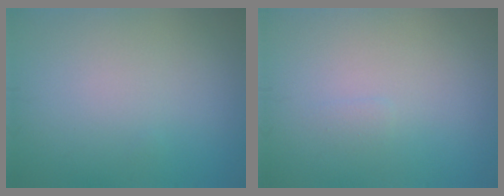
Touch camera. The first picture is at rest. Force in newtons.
{"total": 0.5, "press": 0.5, "slide": 0.1}